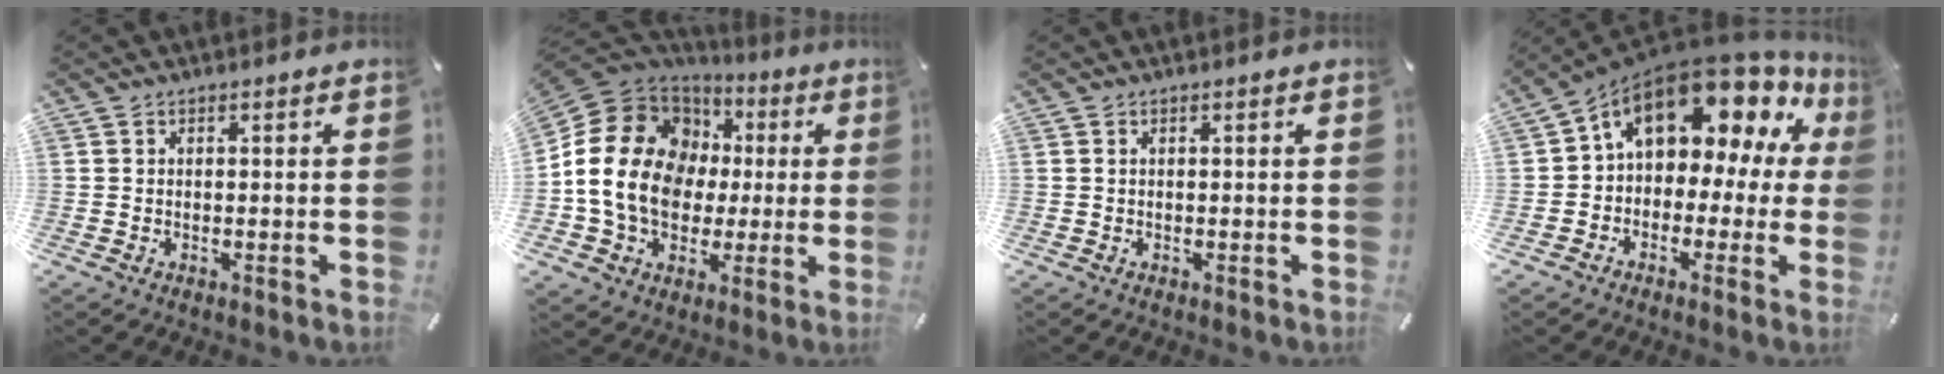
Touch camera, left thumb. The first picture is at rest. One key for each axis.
{"total": 20.2, "fx": -0.2, "fy": 16.9, "fz": 11.1, "tx": -0.225, "ty": 0.003, "tz": -0.003}
{"total": 0.0}
{"total": 16.1, "fx": 9.4, "fy": 9.2, "fz": 9.3, "tx": -0.142, "ty": -0.071, "tz": 0.161}